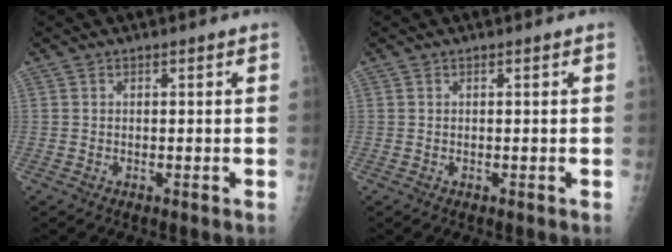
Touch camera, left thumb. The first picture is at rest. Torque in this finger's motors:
{"motor_torque": [0.00, 0.00, -0.02, -0.02, 0.00]}